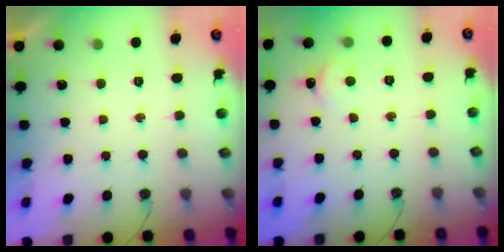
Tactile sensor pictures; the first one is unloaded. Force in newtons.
{"total": 2.3, "press": 2.3, "slide": 0.4}